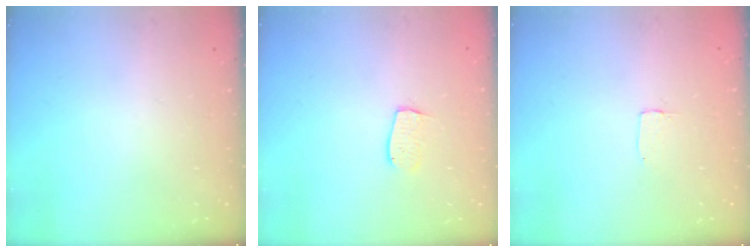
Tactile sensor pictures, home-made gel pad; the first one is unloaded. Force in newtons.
{"total": 5.5, "press": 5.5, "slide": 0.4}
{"total": 2.0, "press": 2.0, "slide": 0.0}